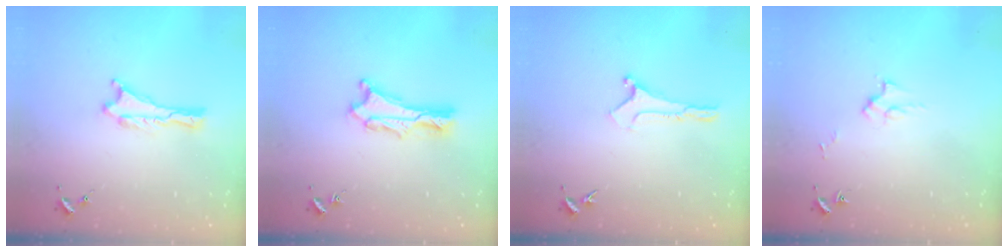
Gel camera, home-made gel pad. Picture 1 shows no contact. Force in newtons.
{"total": 2.0, "press": 2.0, "slide": 0.2}
{"total": 0.0}
{"total": 2.6, "press": 2.6, "slide": 0.3}